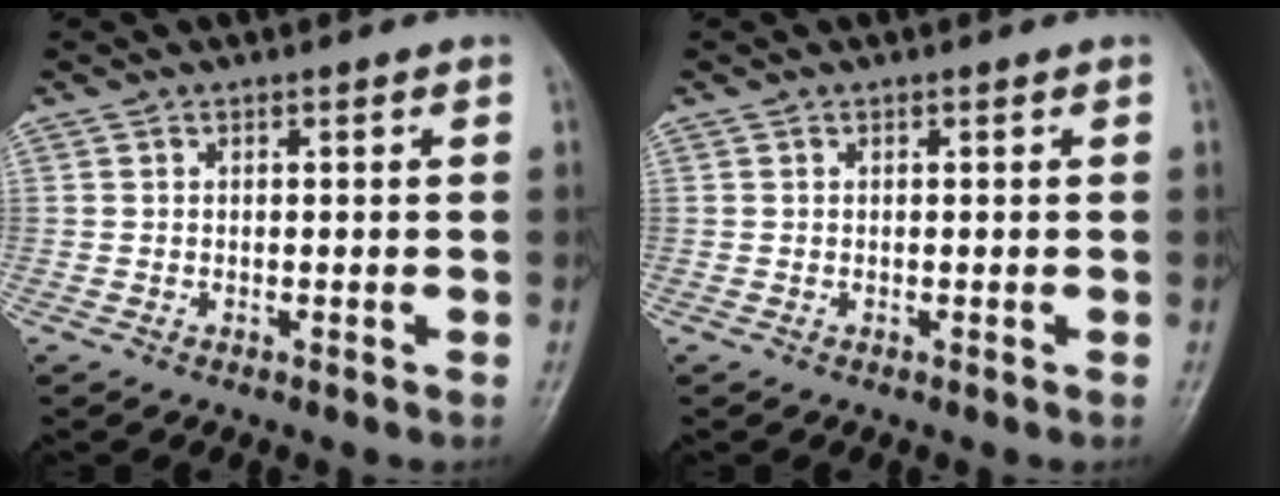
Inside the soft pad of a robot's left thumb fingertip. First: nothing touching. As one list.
[{"total": 0.0}]